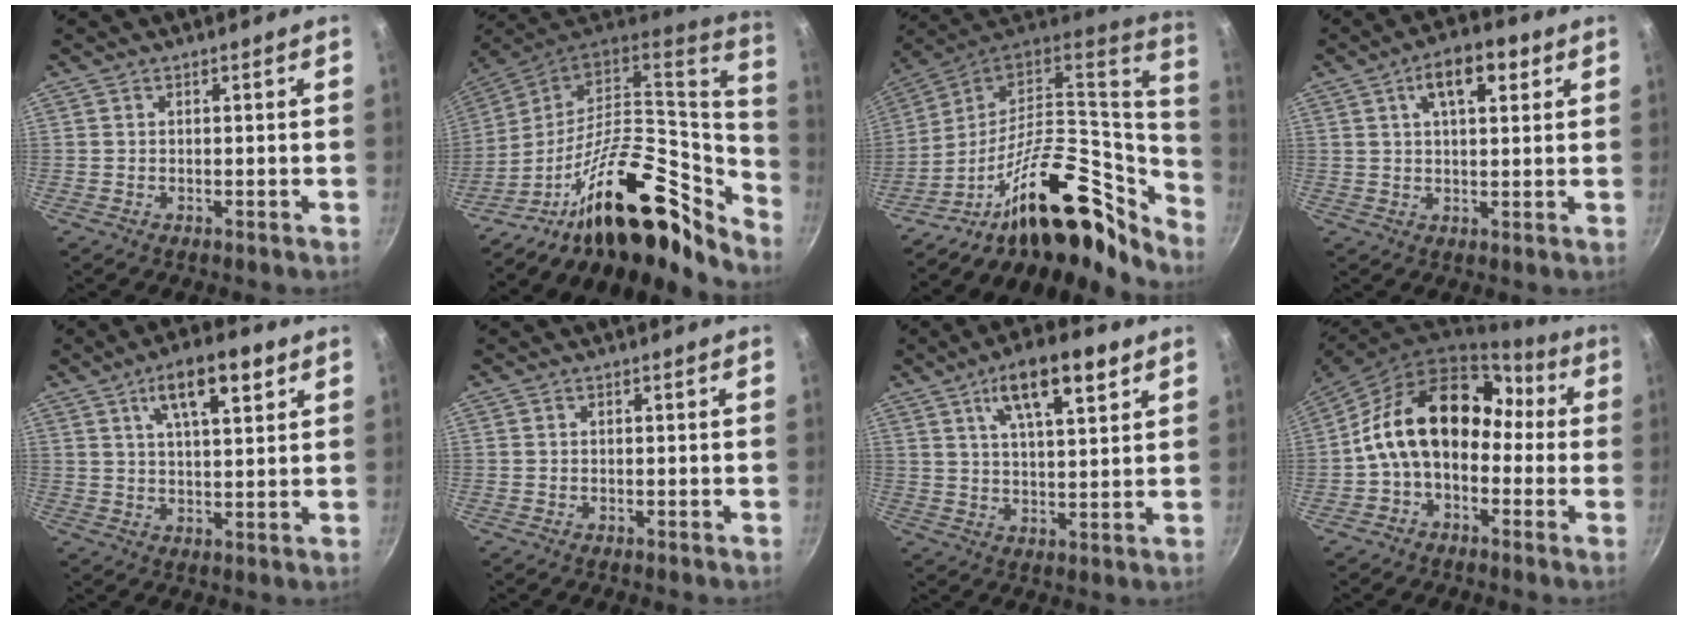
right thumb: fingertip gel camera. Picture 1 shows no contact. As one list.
[{"total": 25.5, "force": [-13.7, 12.6, 17.5], "torque": [-0.188, 0.090, -0.245]}, {"total": 27.6, "force": [-12.8, 15.3, 19.1], "torque": [-0.227, 0.088, -0.215]}, {"total": 8.9, "force": [3.6, 4.1, 7.1], "torque": [-0.097, 0.002, 0.051]}, {"total": 10.7, "force": [5.2, 3.8, 8.6], "torque": [-0.128, -0.010, 0.084]}, {"total": 0.0}, {"total": 12.5, "force": [6.4, 4.3, 9.8], "torque": [-0.145, -0.015, 0.106]}, {"total": 17.1, "force": [-0.2, 12.2, 12.0], "torque": [-0.172, 0.059, -0.022]}]